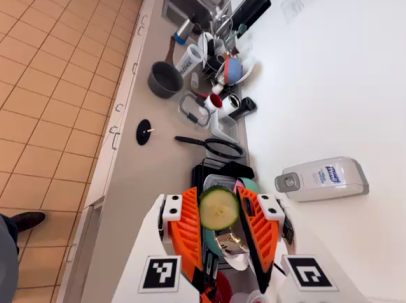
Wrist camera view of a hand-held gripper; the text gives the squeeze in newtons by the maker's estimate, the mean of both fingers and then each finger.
{"total": 7.7, "left": 7.9, "right": 7.4}